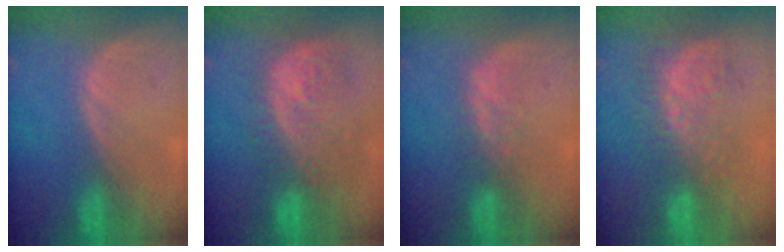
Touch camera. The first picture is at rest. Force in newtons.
{"total": 12.0, "press": 10.7, "slide": 5.5}
{"total": 2.7, "press": 2.7, "slide": 0.6}
{"total": 9.9, "press": 8.7, "slide": 4.8}